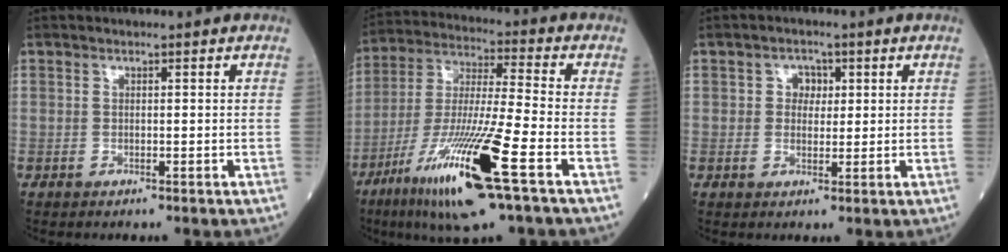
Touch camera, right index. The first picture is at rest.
{"total": 18.7, "force": [-8.9, 0.6, 16.4], "torque": [-0.340, -0.041, -0.165]}
{"total": 2.7, "force": [0.7, 2.1, 1.5], "torque": [-0.019, 0.006, 0.010]}